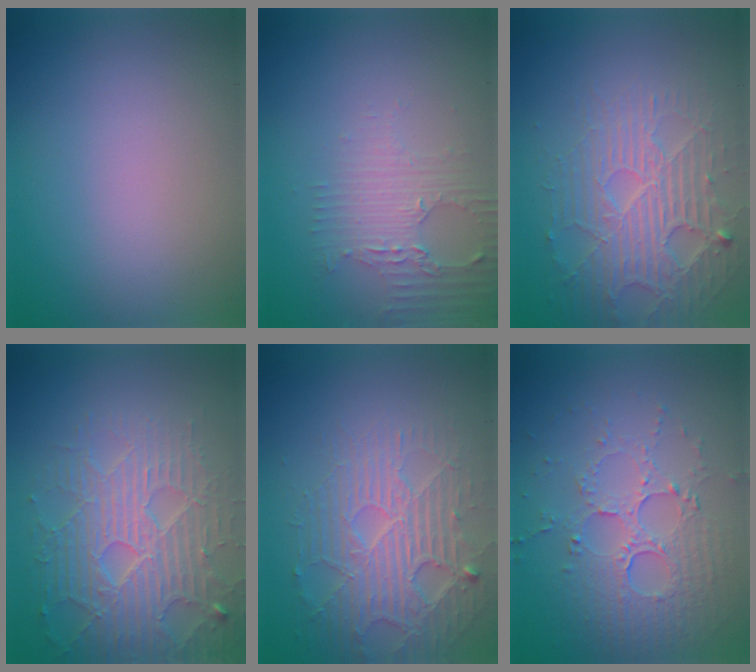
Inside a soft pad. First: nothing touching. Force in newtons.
{"total": 2.9, "press": 2.5, "slide": 1.5}
{"total": 4.7, "press": 4.1, "slide": 2.3}
{"total": 6.1, "press": 5.2, "slide": 3.1}
{"total": 4.9, "press": 4.2, "slide": 2.5}
{"total": 5.4, "press": 3.7, "slide": 4.0}